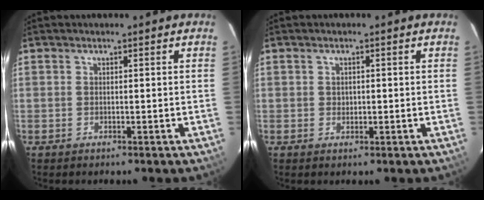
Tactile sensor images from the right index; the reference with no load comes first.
{"total": 0.6, "force": [0.0, 0.6, 0.0], "torque": [0.003, 0.001, 0.002]}